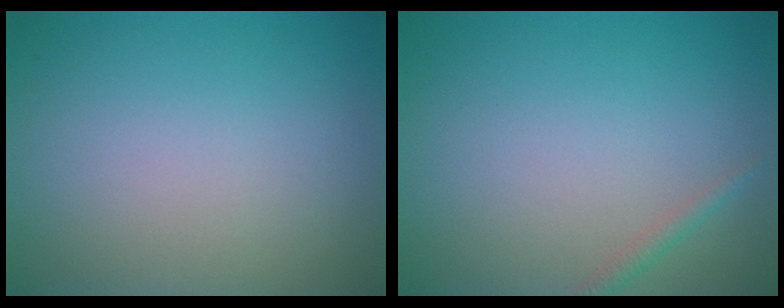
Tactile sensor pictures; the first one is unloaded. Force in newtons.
{"total": 1.0, "press": 1.0, "slide": 0.0}